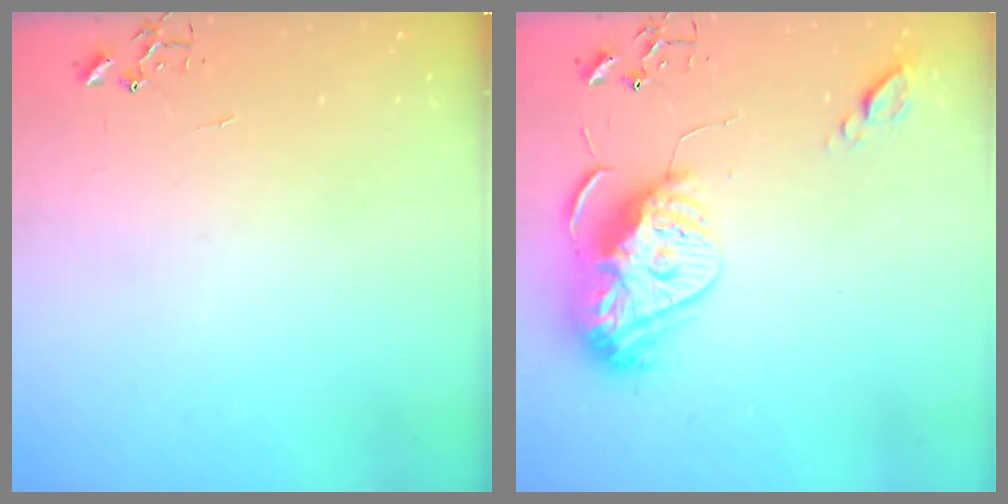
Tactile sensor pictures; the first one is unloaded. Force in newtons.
{"total": 15.3, "press": 15.3, "slide": 1.3}